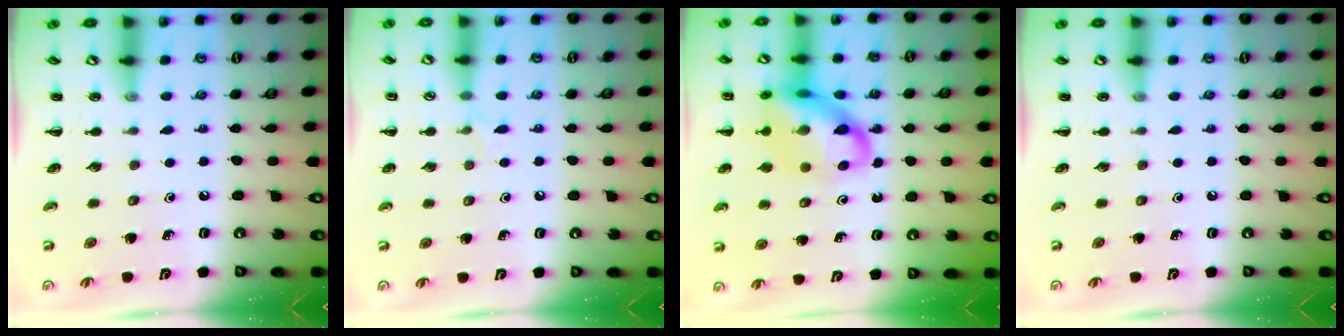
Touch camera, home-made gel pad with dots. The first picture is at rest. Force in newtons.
{"total": 3.9, "press": 3.6, "slide": 1.5}
{"total": 14.9, "press": 14.7, "slide": 2.7}
{"total": 0.0}